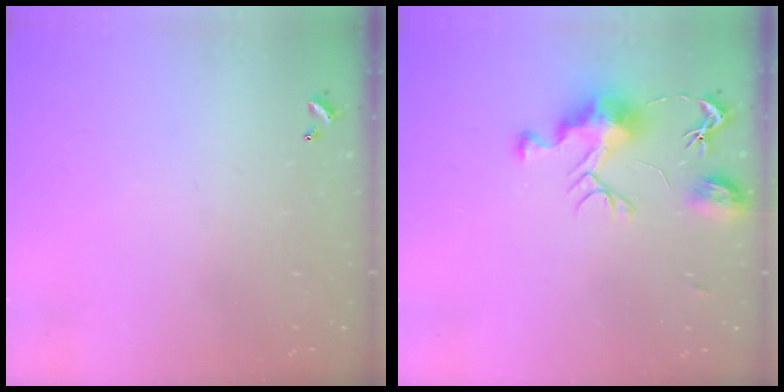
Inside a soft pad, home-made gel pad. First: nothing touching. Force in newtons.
{"total": 9.4, "press": 9.4, "slide": 0.3}